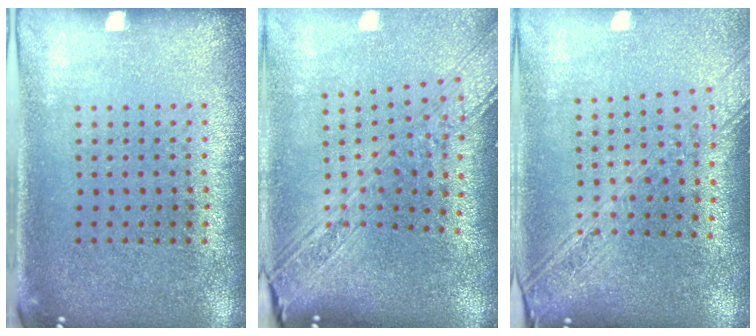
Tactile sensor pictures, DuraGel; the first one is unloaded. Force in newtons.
{"total": 3.2, "press": 2.4, "slide": 2.1}
{"total": 2.1, "press": 1.8, "slide": 1.1}